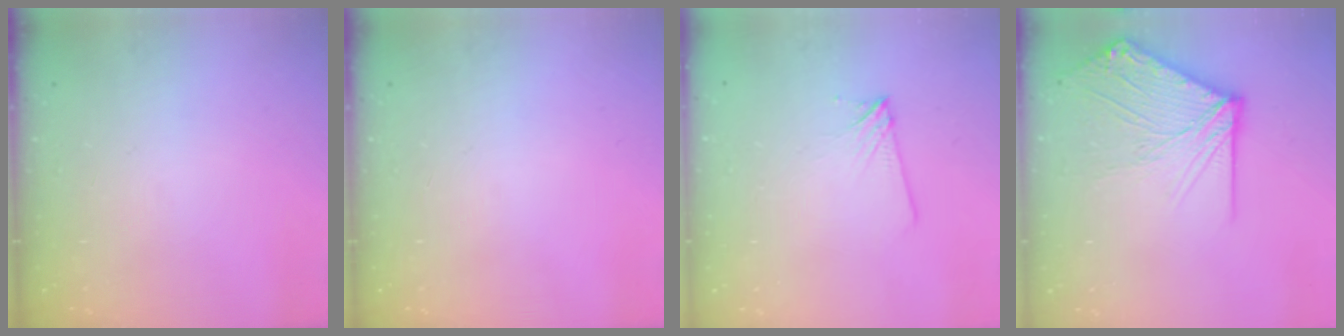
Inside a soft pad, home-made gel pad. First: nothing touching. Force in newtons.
{"total": 0.0}
{"total": 5.0, "press": 5.0, "slide": 0.8}
{"total": 12.5, "press": 12.4, "slide": 1.9}